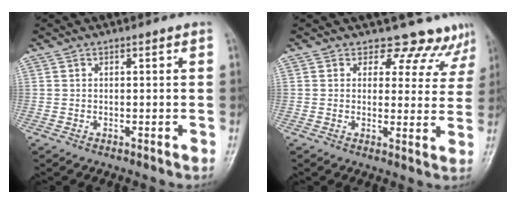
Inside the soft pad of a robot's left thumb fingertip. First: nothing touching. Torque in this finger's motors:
{"motor_torque": [-0.36, 0.03, -0.43, -0.36, 0.08]}